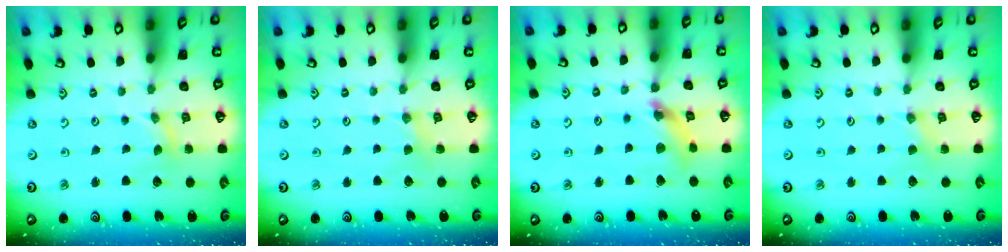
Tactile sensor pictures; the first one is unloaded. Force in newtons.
{"total": 2.1, "press": 2.1, "slide": 0.4}
{"total": 8.7, "press": 8.6, "slide": 0.9}
{"total": 1.8, "press": 1.7, "slide": 0.4}